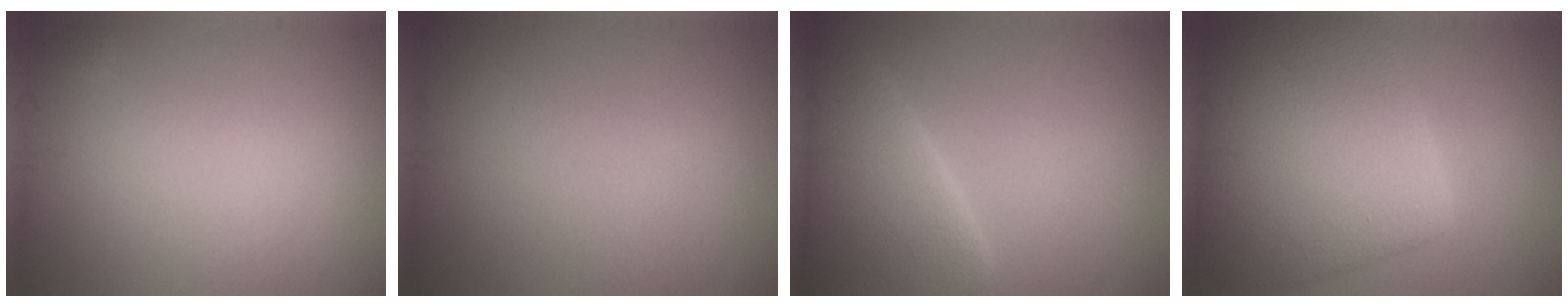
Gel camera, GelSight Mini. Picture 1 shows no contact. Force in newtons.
{"total": 0.0}
{"total": 6.9, "press": 6.8, "slide": 0.5}
{"total": 10.8, "press": 10.8, "slide": 0.4}